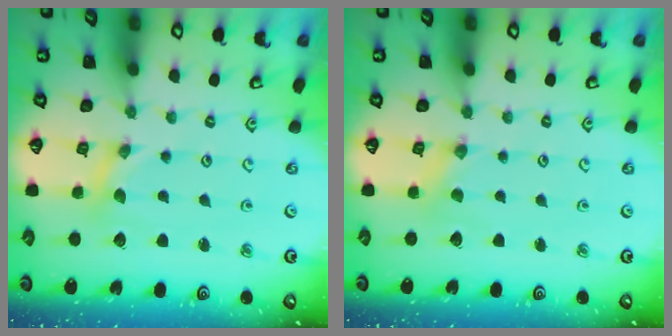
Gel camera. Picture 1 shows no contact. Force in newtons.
{"total": 0.0}